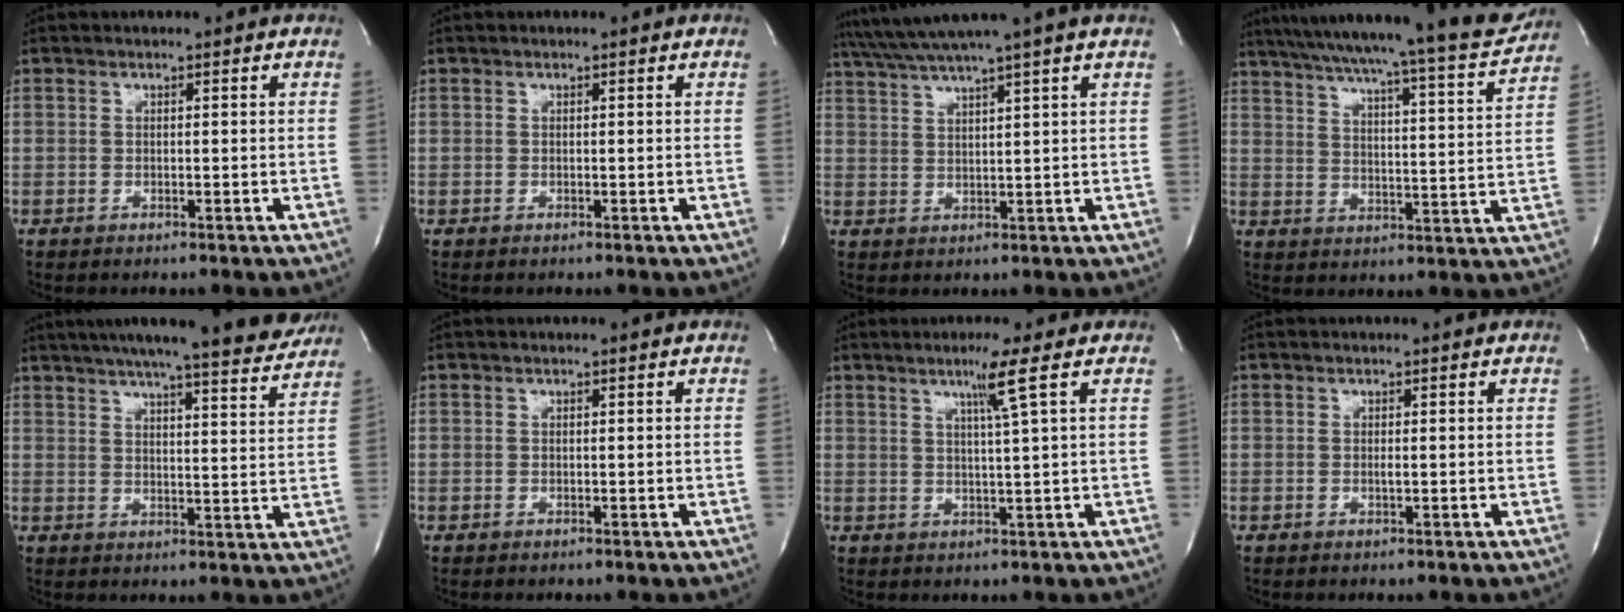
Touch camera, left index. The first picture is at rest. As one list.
[{"total": 0.0}, {"total": 8.4, "force": [6.9, -2.4, 4.2], "torque": [-0.074, 0.011, 0.110]}, {"total": 22.5, "force": [20.3, 0.4, 9.6], "torque": [-0.155, -0.046, 0.269]}, {"total": 20.2, "force": [17.9, 1.7, 9.2], "torque": [-0.143, -0.014, 0.227]}, {"total": 0.0}, {"total": 4.3, "force": [2.1, -1.4, 3.5], "torque": [-0.066, -0.010, 0.040]}, {"total": 0.5, "force": [0.0, 0.0, 0.5], "torque": [-0.016, -0.002, -0.001]}]